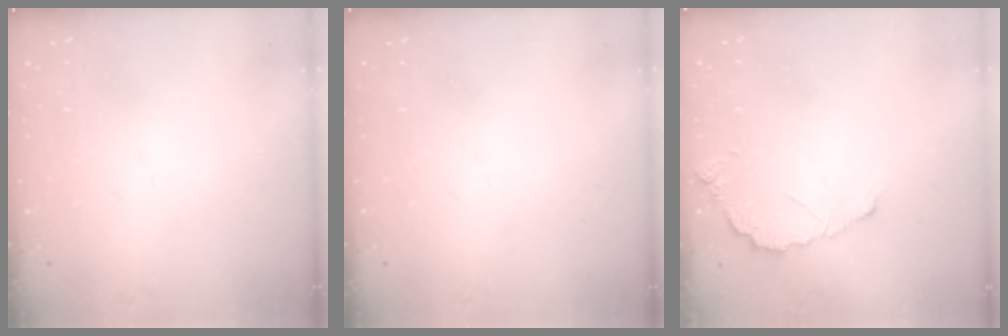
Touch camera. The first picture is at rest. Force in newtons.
{"total": 0.0}
{"total": 4.6, "press": 4.6, "slide": 0.4}